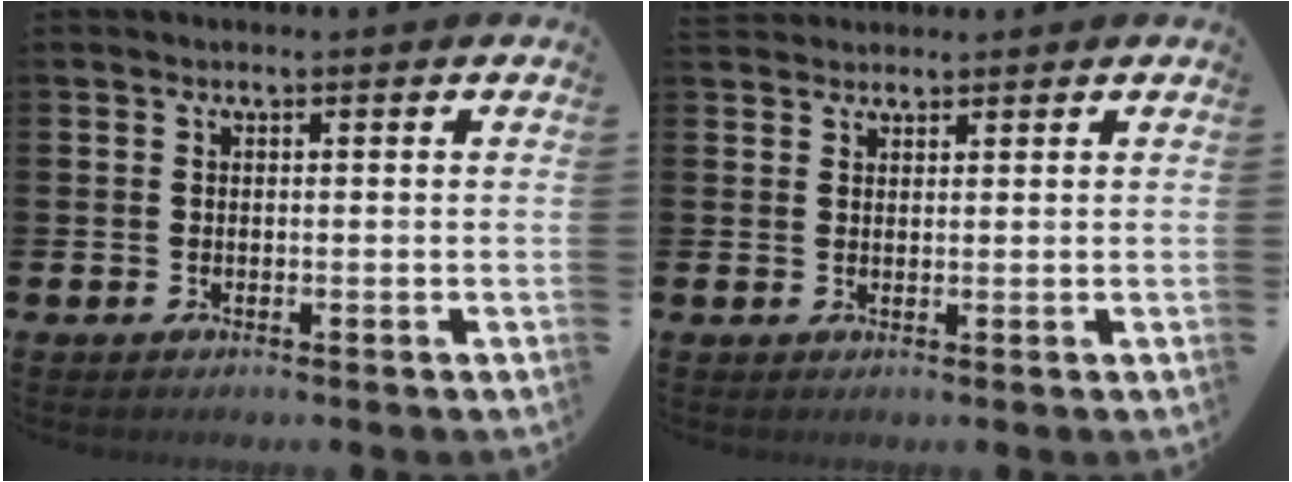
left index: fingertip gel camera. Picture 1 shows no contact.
{"total": 1.9, "force": [1.8, 0.6, 0.0], "torque": [-0.003, -0.003, 0.035]}